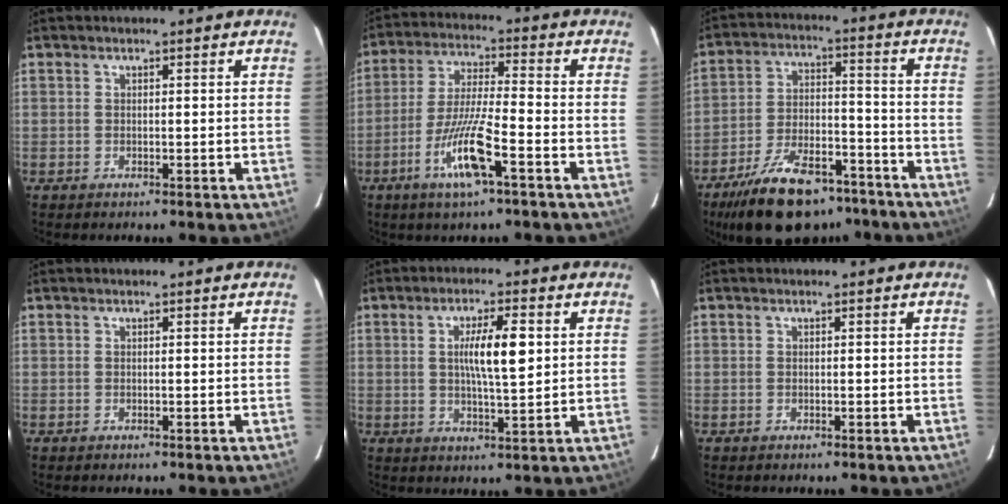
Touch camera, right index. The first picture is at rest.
{"total": 10.6, "force": [-4.9, 0.5, 9.4], "torque": [-0.186, -0.012, -0.094]}
{"total": 16.0, "force": [-11.8, 6.1, 9.0], "torque": [-0.172, 0.004, -0.198]}
{"total": 0.0}
{"total": 7.2, "force": [1.4, 1.0, 7.0], "torque": [-0.124, 0.004, 0.025]}
{"total": 0.0}